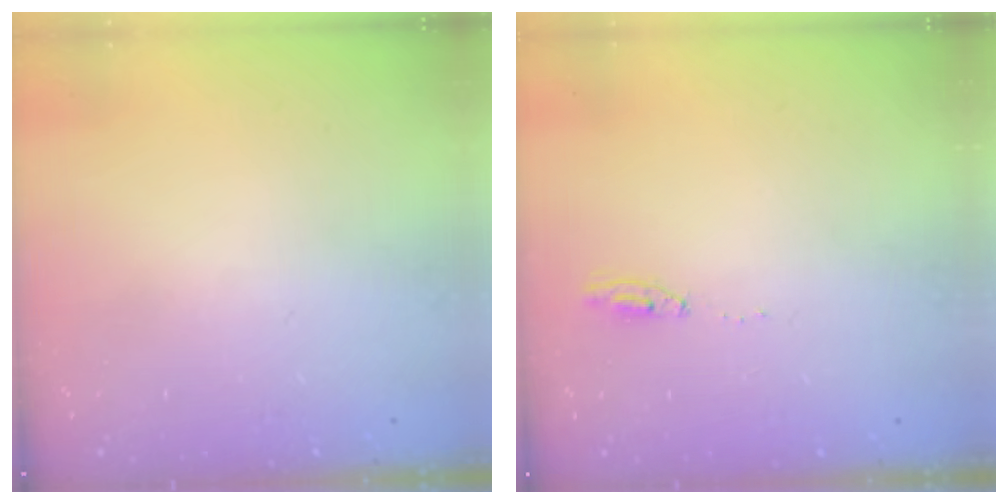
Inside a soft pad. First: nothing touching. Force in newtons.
{"total": 4.1, "press": 4.1, "slide": 0.4}